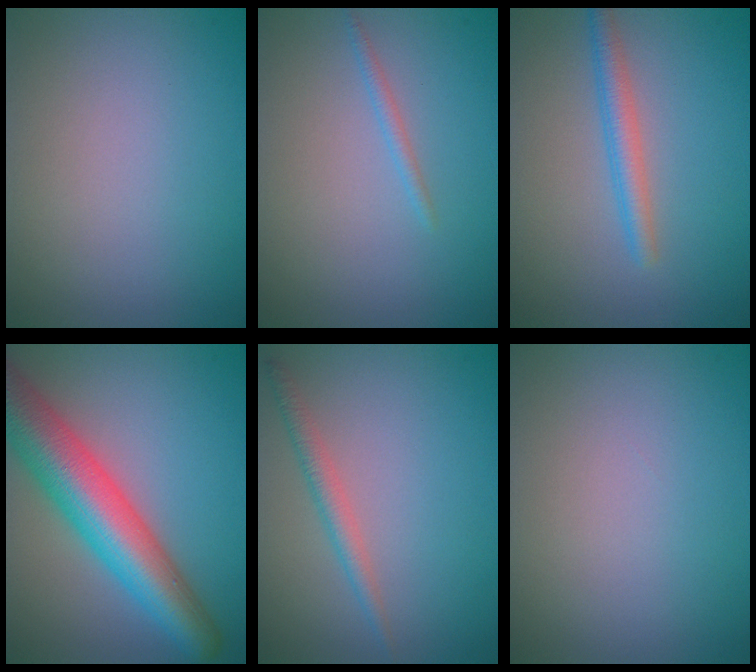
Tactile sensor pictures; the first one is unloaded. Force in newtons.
{"total": 0.8, "press": 0.8, "slide": 0.1}
{"total": 2.3, "press": 2.2, "slide": 0.2}
{"total": 9.1, "press": 9.1, "slide": 0.2}
{"total": 1.8, "press": 1.8, "slide": 0.1}
{"total": 0.0}